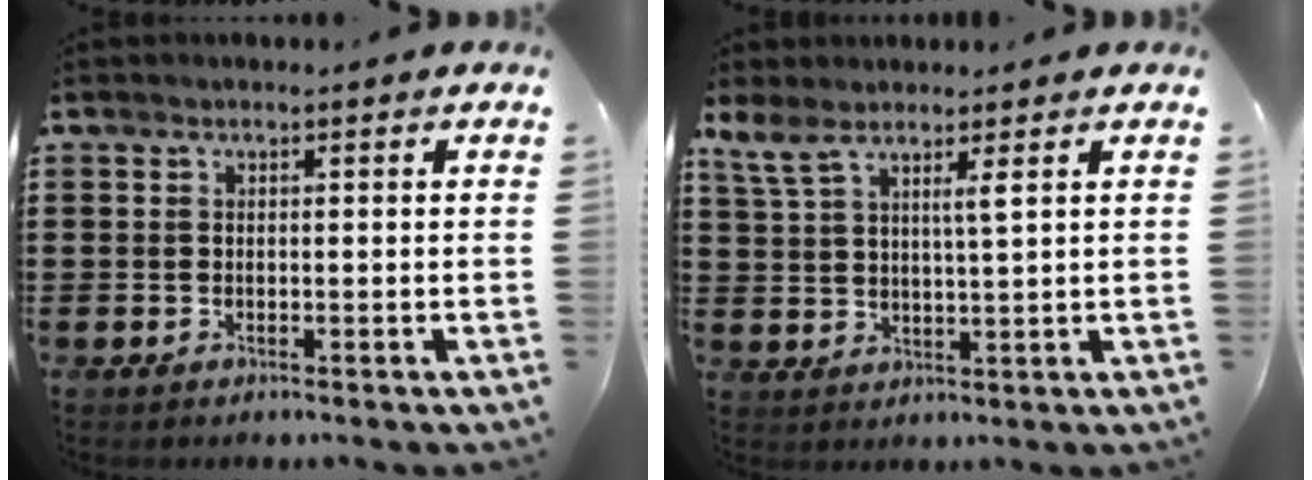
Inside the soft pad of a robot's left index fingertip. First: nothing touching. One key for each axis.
{"total": 4.3, "fx": 2.9, "fy": 0.4, "fz": 3.2, "tx": -0.073, "ty": -0.003, "tz": 0.050}